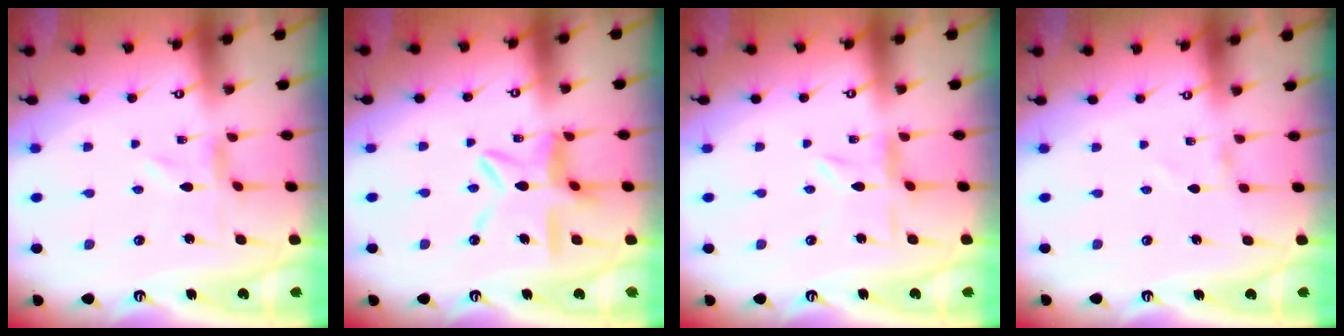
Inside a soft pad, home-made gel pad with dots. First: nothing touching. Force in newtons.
{"total": 12.7, "press": 12.6, "slide": 1.3}
{"total": 2.0, "press": 2.0, "slide": 0.3}
{"total": 0.0}